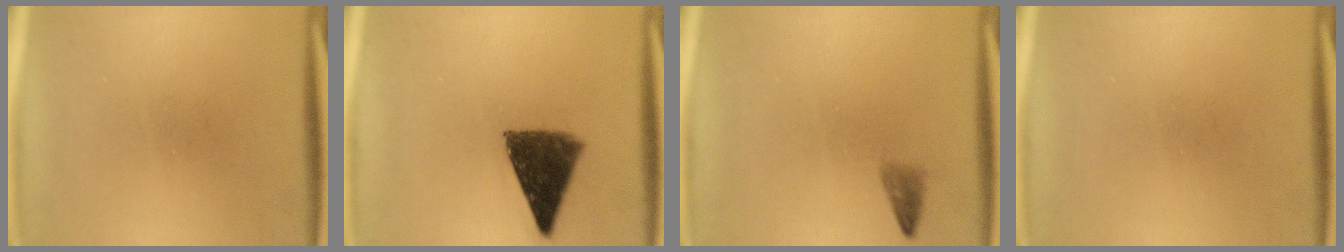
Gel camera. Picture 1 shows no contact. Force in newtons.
{"total": 10.5}
{"total": 1.2}
{"total": 0.0}